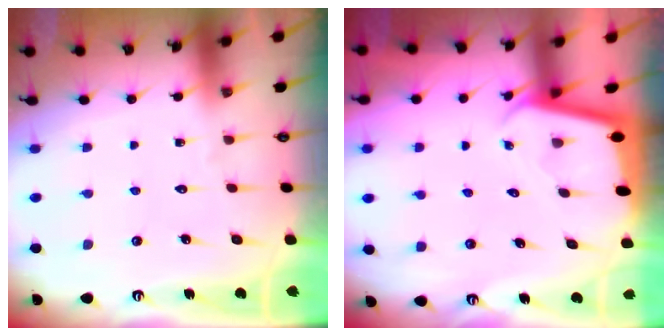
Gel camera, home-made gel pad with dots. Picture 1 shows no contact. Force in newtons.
{"total": 1.9, "press": 1.9, "slide": 0.2}